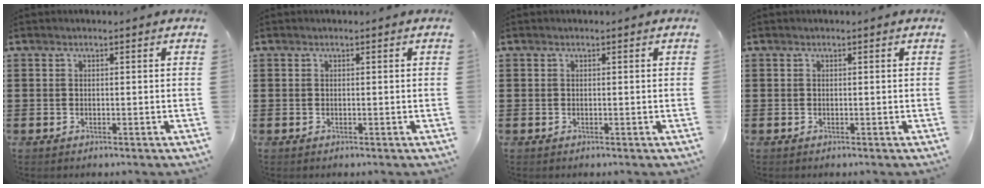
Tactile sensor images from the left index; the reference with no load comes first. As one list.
[{"total": 0.0}, {"total": 0.0}, {"total": 0.0}]